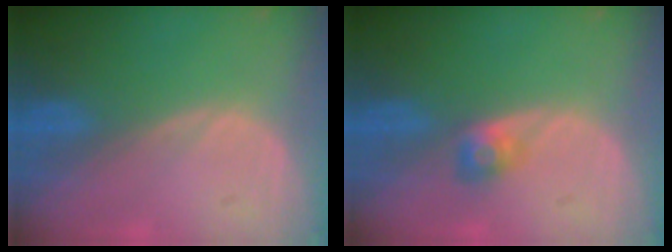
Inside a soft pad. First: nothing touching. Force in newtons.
{"total": 2.4, "press": 2.2, "slide": 1.0}